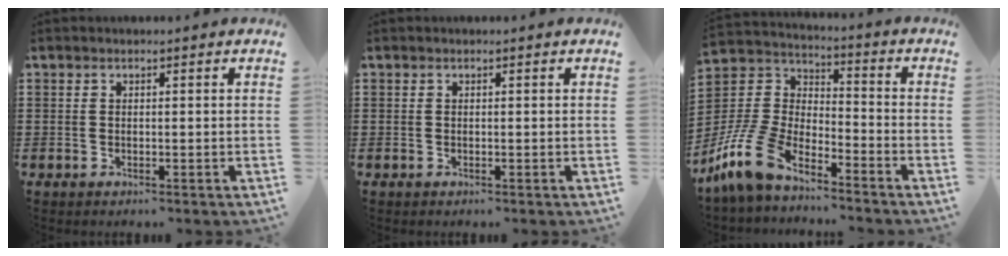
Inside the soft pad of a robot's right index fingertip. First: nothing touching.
{"total": 0.0}
{"total": 10.1, "force": [-7.9, 3.9, 5.0], "torque": [-0.147, 0.011, -0.164]}